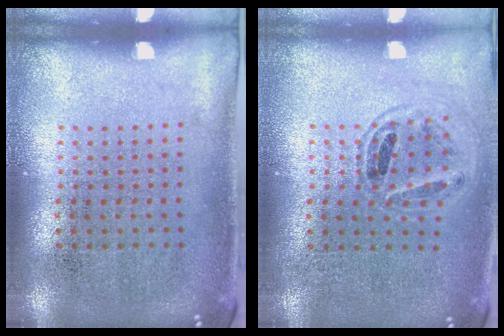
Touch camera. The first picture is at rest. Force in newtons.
{"total": 0.9, "press": 0.9, "slide": 0.1}